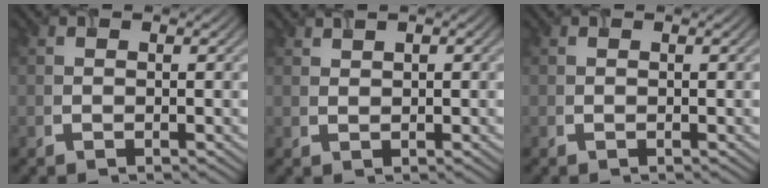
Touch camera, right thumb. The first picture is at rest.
{"total": 1.1, "force": [1.0, 0.1, 0.5], "torque": [-0.011, -0.002, 0.022]}
{"total": 0.0}